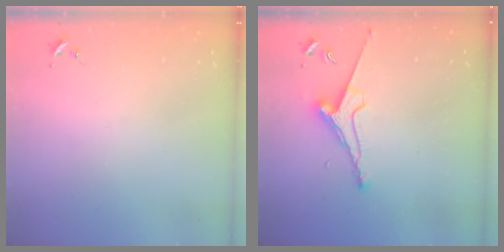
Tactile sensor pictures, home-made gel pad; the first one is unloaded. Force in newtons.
{"total": 8.0, "press": 8.0, "slide": 1.2}